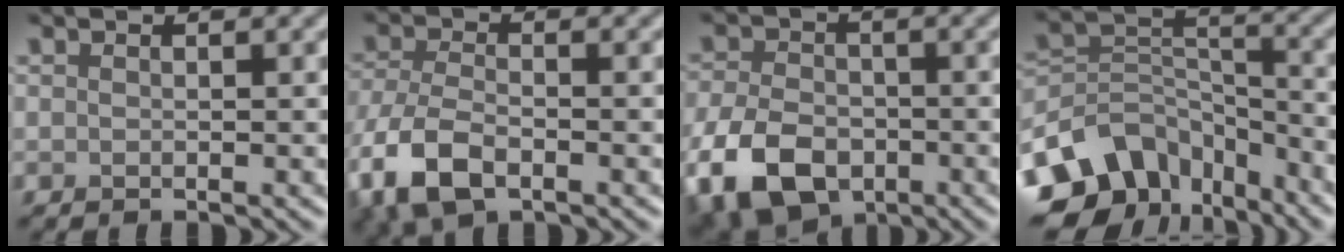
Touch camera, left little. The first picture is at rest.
{"total": 6.5, "force": [-3.4, 3.3, 4.5], "torque": [-0.107, -0.012, -0.074]}
{"total": 9.9, "force": [-4.7, 6.3, 6.1], "torque": [-0.143, -0.023, -0.098]}
{"total": 9.8, "force": [-6.4, 6.3, 4.0], "torque": [-0.068, -0.004, -0.127]}